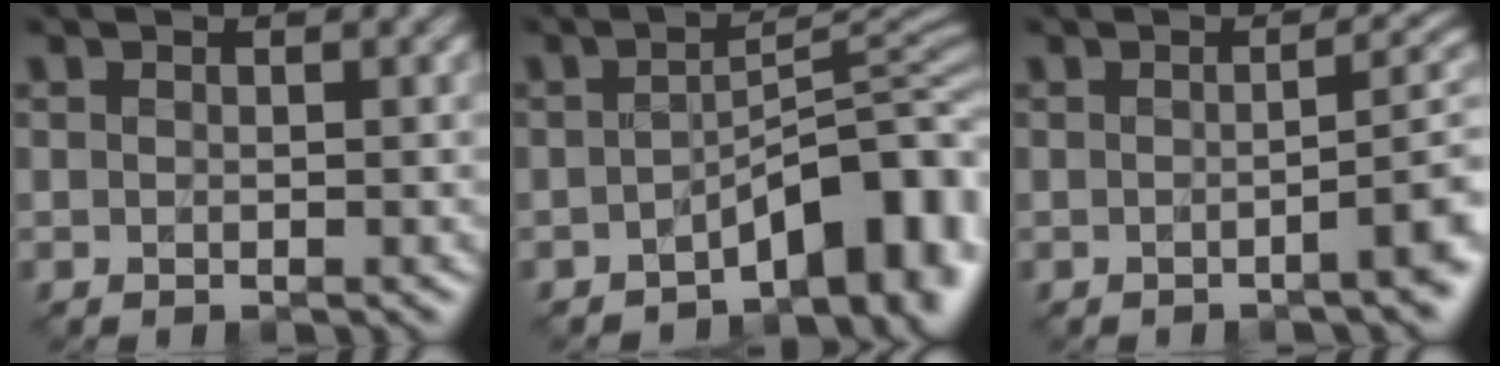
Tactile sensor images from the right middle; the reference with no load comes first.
{"total": 7.9, "force": [-4.3, 3.1, 5.8], "torque": [-0.054, 0.009, -0.075]}
{"total": 4.3, "force": [-1.4, 1.1, 3.9], "torque": [-0.043, 0.006, -0.024]}